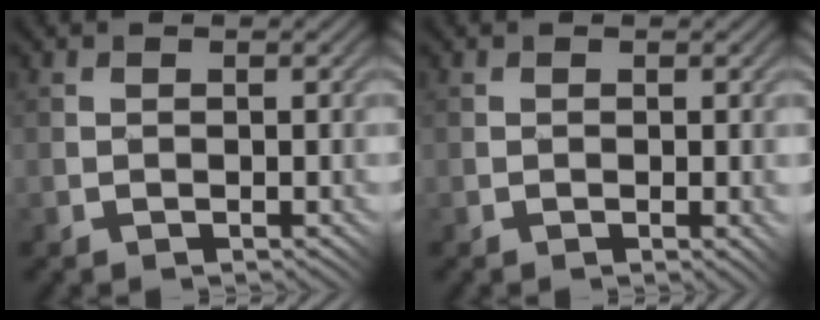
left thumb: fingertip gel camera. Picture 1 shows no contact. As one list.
[{"total": 0.9, "force": [-0.1, 0.4, 0.8], "torque": [-0.010, -0.002, 0.000]}]